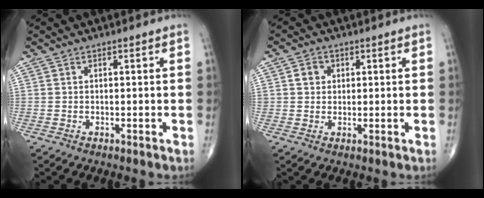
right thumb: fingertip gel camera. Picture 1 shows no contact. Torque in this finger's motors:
{"motor_torque": [0.37, 0.33, 0.37, 0.03, 0.00]}